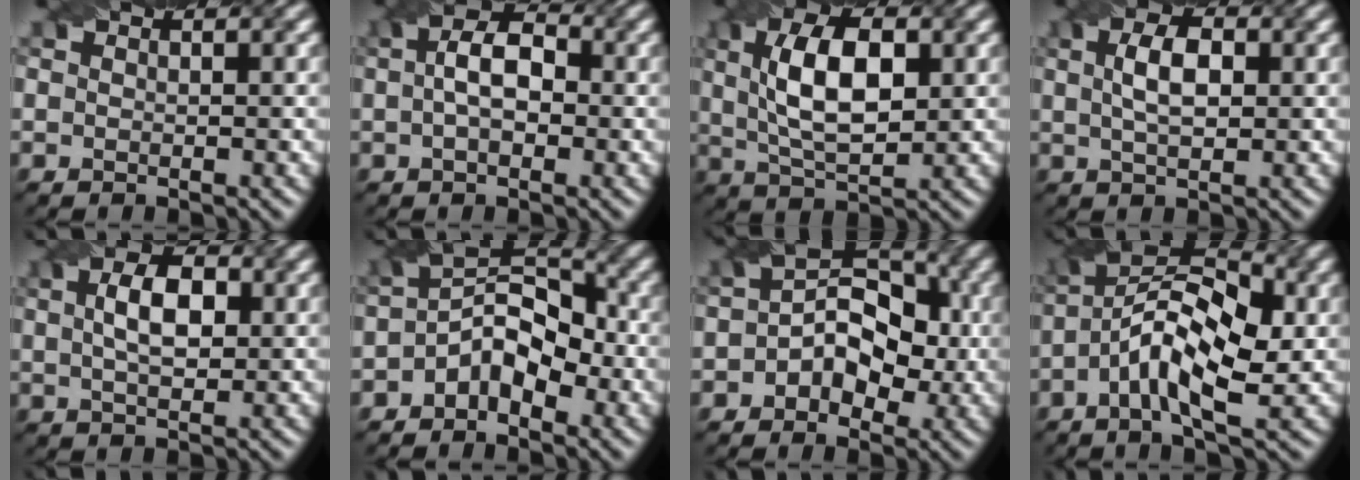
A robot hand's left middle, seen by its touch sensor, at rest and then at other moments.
{"total": 4.8, "force": [0.3, 2.7, 3.9], "torque": [-0.062, 0.016, -0.005]}
{"total": 7.8, "force": [1.4, 3.6, 6.7], "torque": [-0.126, 0.012, 0.024]}
{"total": 3.8, "force": [0.8, 1.8, 3.2], "torque": [-0.066, 0.006, 0.014]}
{"total": 4.6, "force": [1.0, 2.3, 3.8], "torque": [-0.070, 0.006, 0.015]}
{"total": 5.8, "force": [-1.9, 3.5, 4.2], "torque": [-0.064, 0.015, -0.042]}
{"total": 6.3, "force": [-0.5, 4.4, 4.6], "torque": [-0.050, 0.014, -0.016]}
{"total": 8.8, "force": [-1.2, 3.8, 7.9], "torque": [-0.141, 0.026, -0.032]}